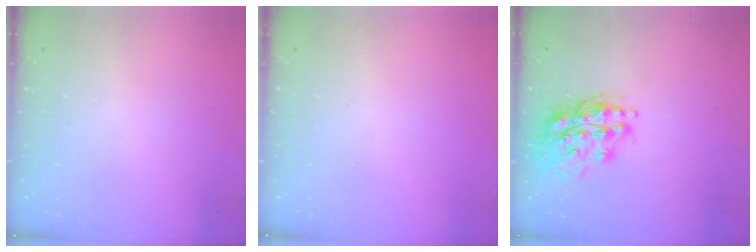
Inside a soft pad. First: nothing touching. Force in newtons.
{"total": 0.0}
{"total": 18.0, "press": 17.8, "slide": 2.5}